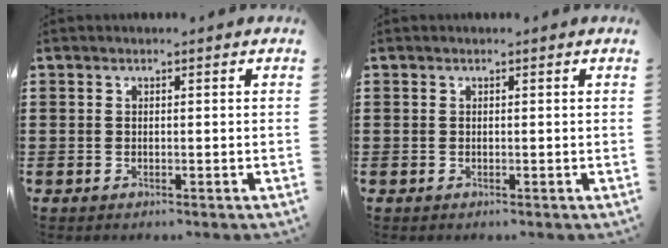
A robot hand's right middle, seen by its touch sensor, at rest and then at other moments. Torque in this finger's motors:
{"motor_torque": [-0.34, -0.36, 0.08, -0.01]}